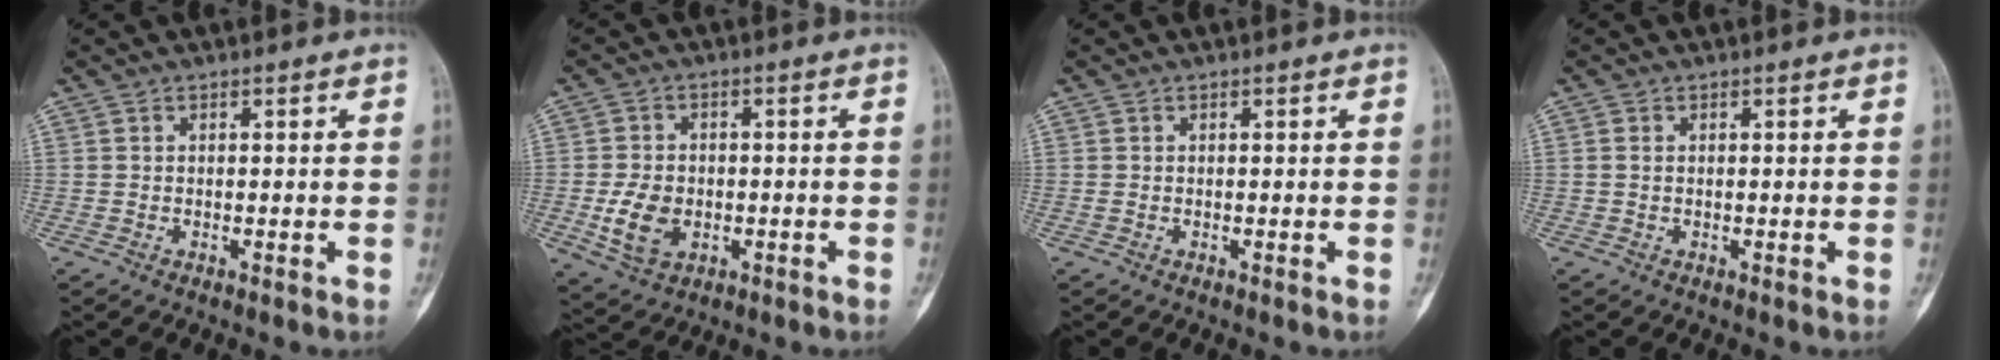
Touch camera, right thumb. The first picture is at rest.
{"total": 7.6, "force": [-1.6, 5.4, 5.1], "torque": [-0.084, 0.002, -0.021]}
{"total": 0.0}
{"total": 0.6, "force": [0.0, 0.5, 0.4], "torque": [-0.008, 0.000, -0.002]}